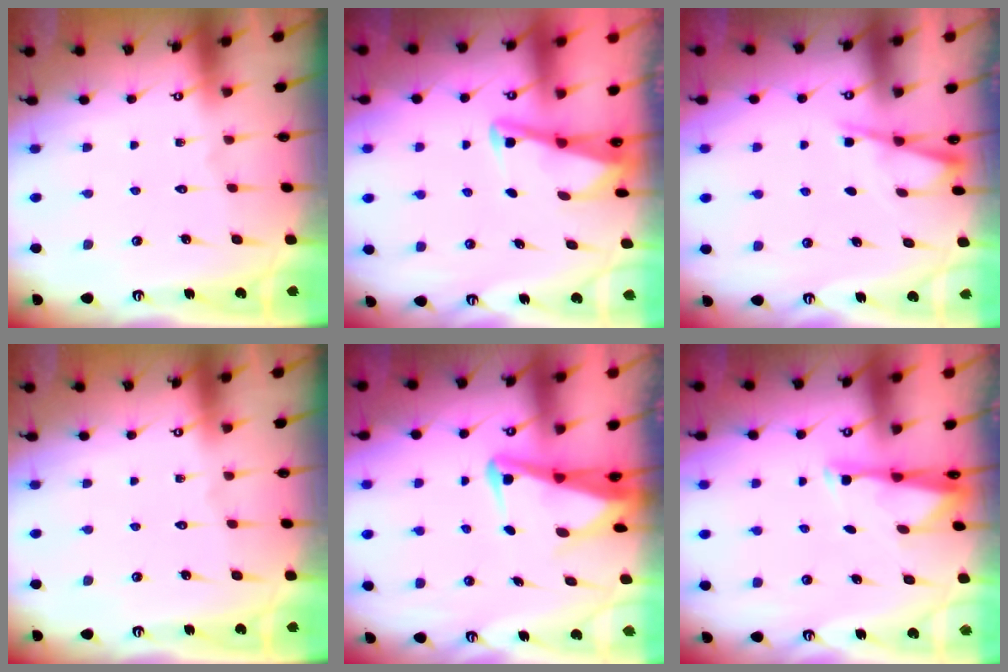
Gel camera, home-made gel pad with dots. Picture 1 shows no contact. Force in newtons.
{"total": 2.8, "press": 2.8, "slide": 0.4}
{"total": 3.0, "press": 3.0, "slide": 0.5}
{"total": 0.0}
{"total": 4.4, "press": 4.2, "slide": 1.2}
{"total": 2.8, "press": 2.8, "slide": 0.6}